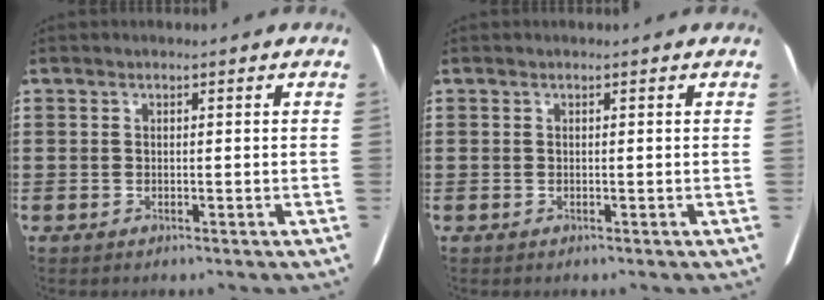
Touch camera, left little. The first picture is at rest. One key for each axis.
{"total": 0.0}